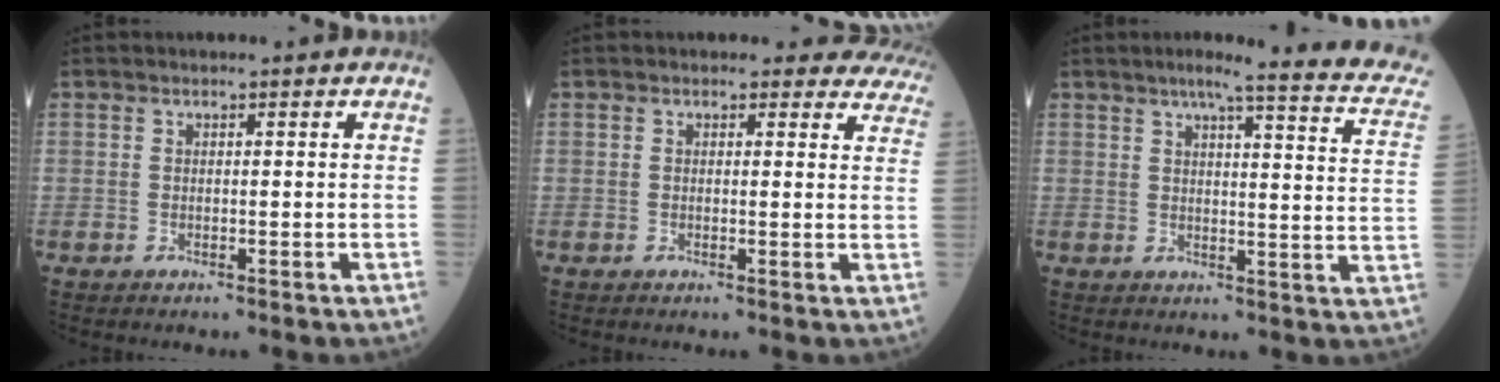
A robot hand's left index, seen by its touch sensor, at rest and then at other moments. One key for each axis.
{"total": 8.2, "fx": 7.6, "fy": 3.0, "fz": 0.0, "tx": 0.057, "ty": -0.015, "tz": 0.037}
{"total": 17.1, "fx": 14.3, "fy": 0.6, "fz": 9.3, "tx": -0.111, "ty": -0.034, "tz": 0.152}